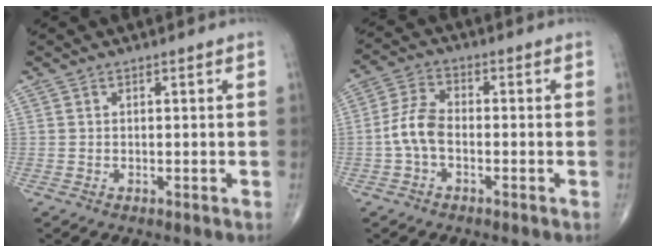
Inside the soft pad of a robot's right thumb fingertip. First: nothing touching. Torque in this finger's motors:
{"motor_torque": [0.94, 1.25, 0.81, -0.20, 0.03]}